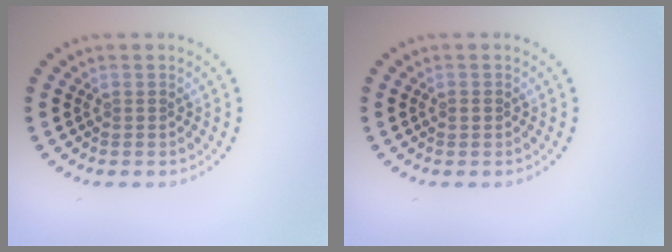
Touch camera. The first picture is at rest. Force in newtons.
{"total": 0.9, "press": 0.9, "slide": 0.2}